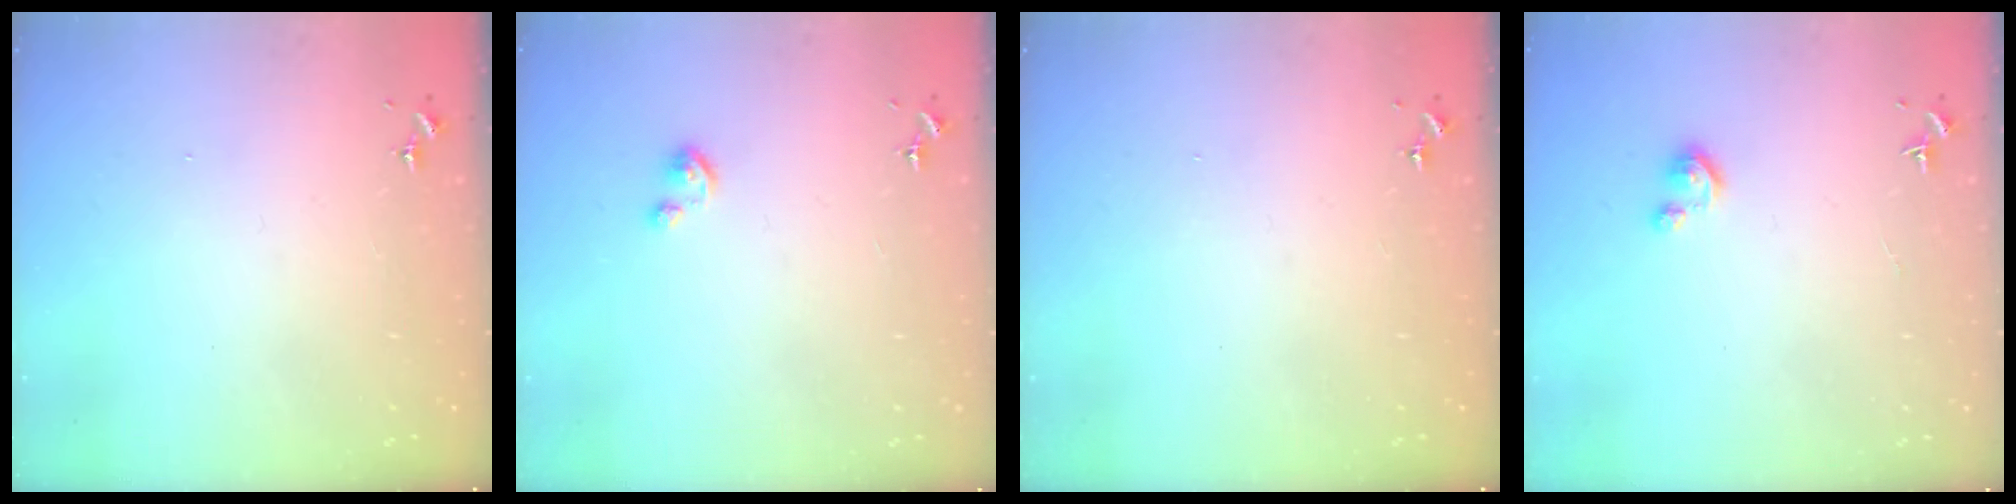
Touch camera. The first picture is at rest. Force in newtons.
{"total": 2.4, "press": 2.4, "slide": 0.2}
{"total": 0.0}
{"total": 2.8, "press": 2.8, "slide": 0.3}